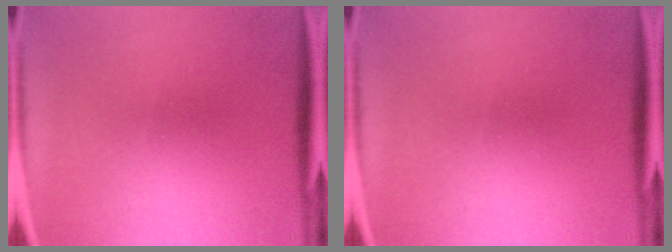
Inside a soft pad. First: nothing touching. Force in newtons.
{"total": 0.0}